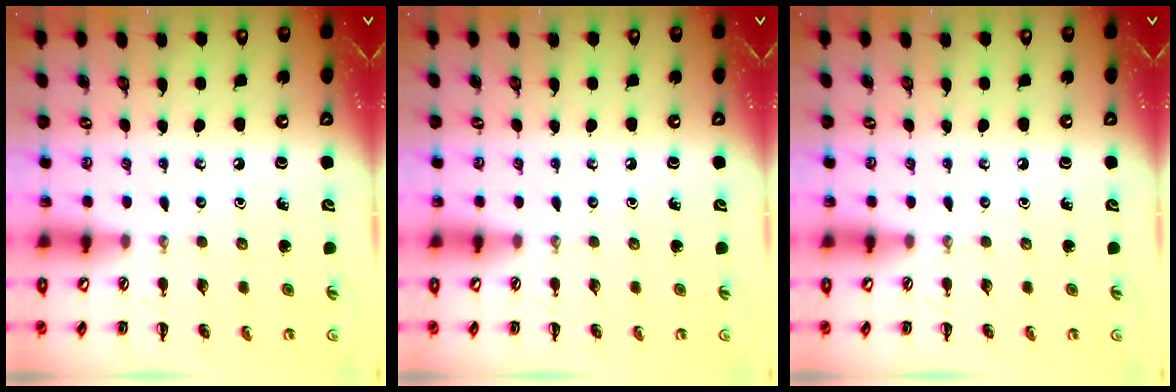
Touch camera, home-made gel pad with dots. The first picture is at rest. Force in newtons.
{"total": 0.0}
{"total": 0.0}